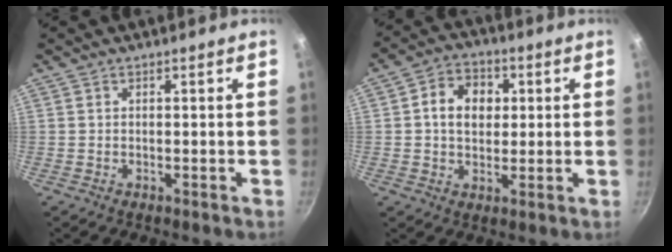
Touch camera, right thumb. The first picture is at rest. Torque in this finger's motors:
{"motor_torque": [0.04, 0.11, -0.10, 0.17, 0.05]}